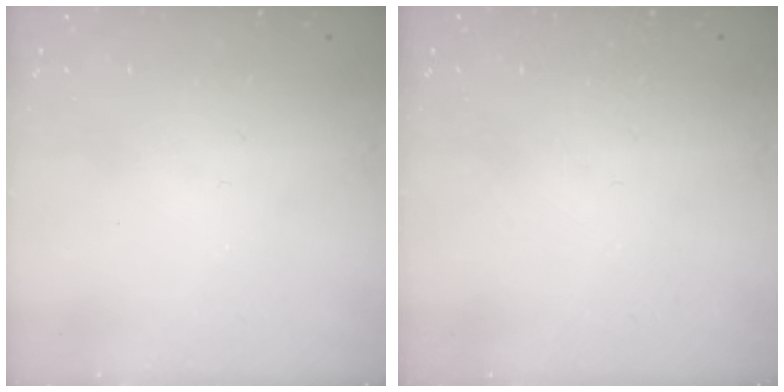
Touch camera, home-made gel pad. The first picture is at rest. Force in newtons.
{"total": 0.0}